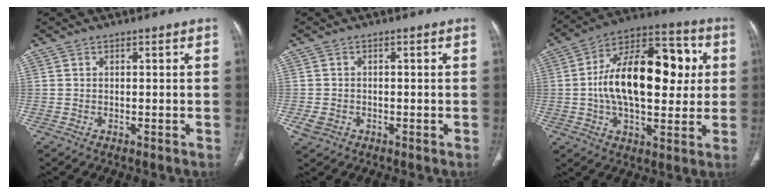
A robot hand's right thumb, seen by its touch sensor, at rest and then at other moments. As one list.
[{"total": 2.5, "force": [-0.9, 2.0, 1.1], "torque": [-0.020, 0.002, -0.012]}, {"total": 23.1, "force": [2.3, 12.2, 19.5], "torque": [-0.294, 0.024, 0.030]}]